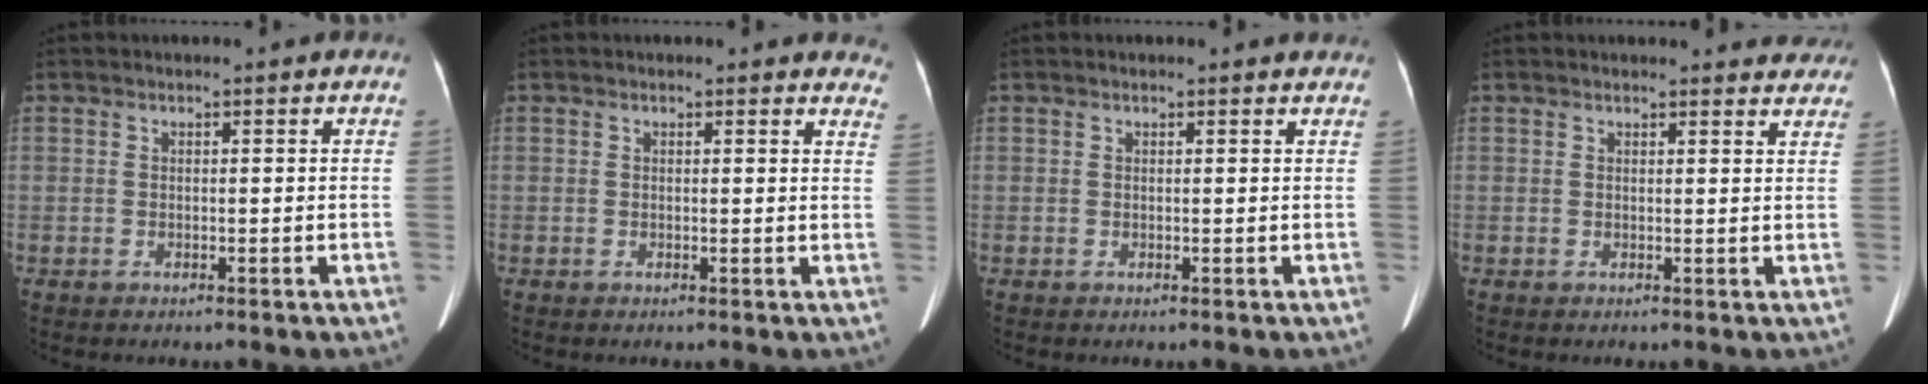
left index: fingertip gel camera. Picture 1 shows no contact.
{"total": 6.0, "force": [5.5, 2.1, 1.1], "torque": [0.020, -0.014, 0.025]}
{"total": 2.0, "force": [1.9, 0.6, 0.2], "torque": [-0.007, 0.000, 0.008]}
{"total": 9.9, "force": [9.4, 2.5, 1.5], "torque": [0.017, -0.007, 0.075]}